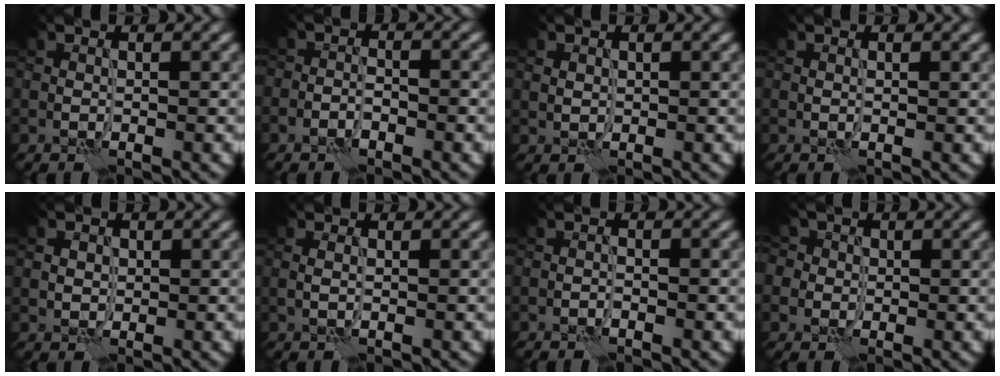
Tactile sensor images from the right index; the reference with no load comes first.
{"total": 1.7, "force": [-1.2, 0.8, 0.8], "torque": [0.006, 0.007, -0.028]}
{"total": 0.6, "force": [0.3, 0.6, 0.1], "torque": [-0.007, 0.000, 0.008]}
{"total": 0.0}
{"total": 1.7, "force": [0.6, 1.4, 0.6], "torque": [-0.020, -0.002, 0.015]}
{"total": 0.6, "force": [0.1, 0.2, 0.5], "torque": [-0.012, -0.005, 0.003]}
{"total": 0.7, "force": [-0.6, 0.0, 0.2], "torque": [-0.003, 0.002, -0.011]}
{"total": 4.5, "force": [1.5, 3.9, 1.6], "torque": [-0.030, 0.028, -0.005]}